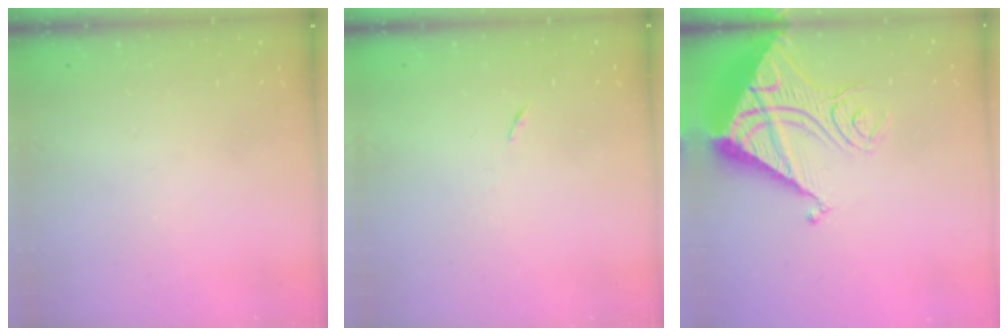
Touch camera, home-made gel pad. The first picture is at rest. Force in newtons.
{"total": 3.7, "press": 3.6, "slide": 0.7}
{"total": 17.4, "press": 17.3, "slide": 2.1}